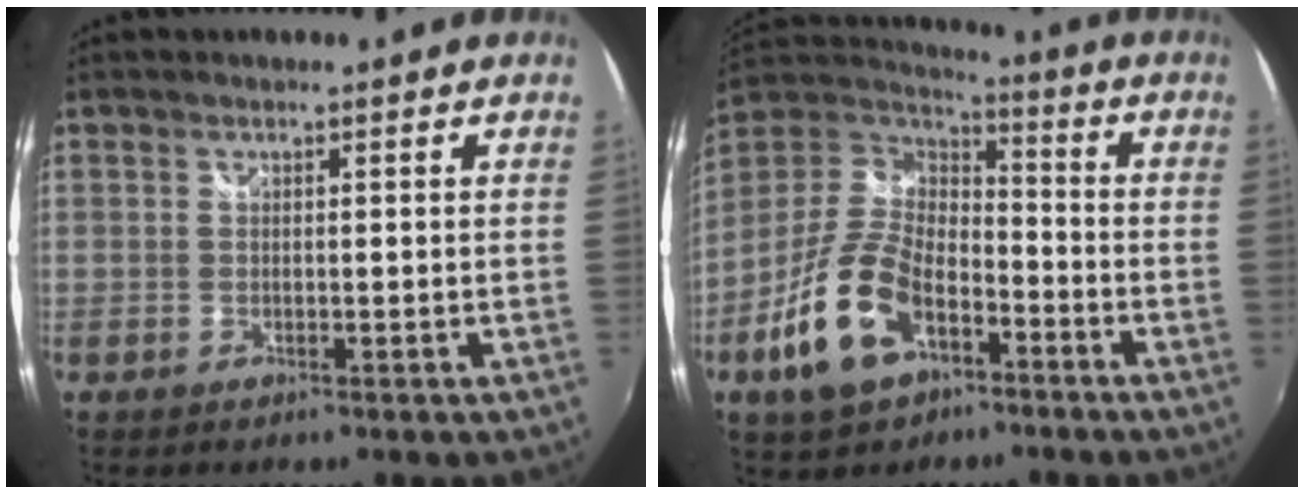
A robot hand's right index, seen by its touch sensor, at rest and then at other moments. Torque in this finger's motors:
{"motor_torque": [1.13, -1.01, 0.91, 0.21]}